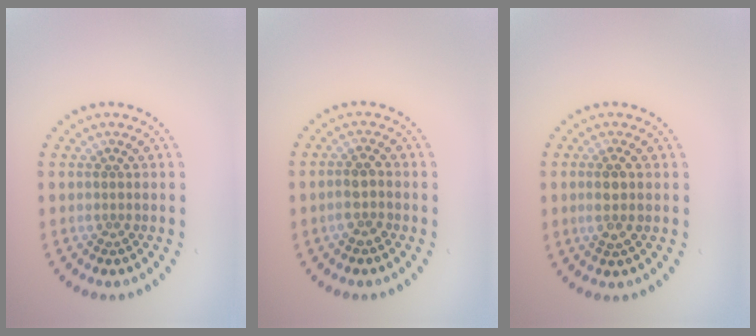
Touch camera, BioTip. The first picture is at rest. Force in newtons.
{"total": 1.9, "press": 1.8, "slide": 0.7}
{"total": 1.9, "press": 1.8, "slide": 0.8}